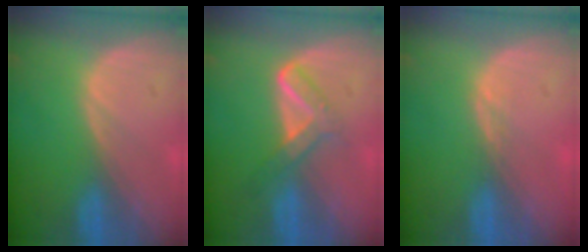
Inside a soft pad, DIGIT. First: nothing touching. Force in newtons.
{"total": 5.2, "press": 4.6, "slide": 2.4}
{"total": 1.0, "press": 0.8, "slide": 0.7}